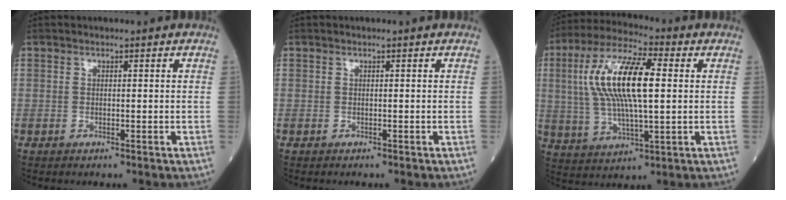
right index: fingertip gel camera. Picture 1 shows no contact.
{"total": 0.0}
{"total": 15.1, "force": [2.3, 3.9, 14.4], "torque": [-0.292, 0.022, 0.039]}